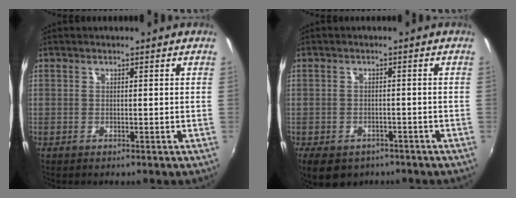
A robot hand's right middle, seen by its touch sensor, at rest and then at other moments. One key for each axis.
{"total": 10.0, "fx": -6.4, "fy": 6.3, "fz": 4.4, "tx": -0.106, "ty": -0.018, "tz": -0.089}